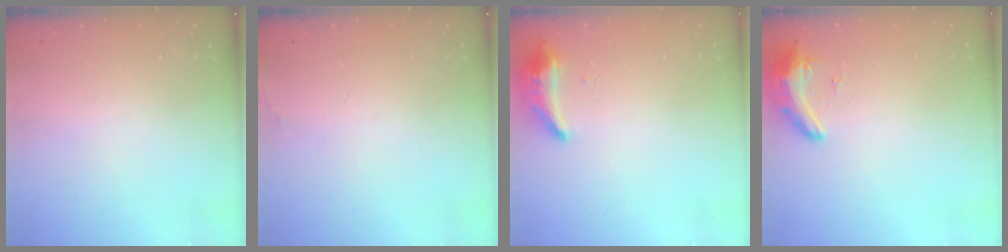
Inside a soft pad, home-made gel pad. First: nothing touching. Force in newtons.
{"total": 7.0, "press": 4.6, "slide": 5.3}
{"total": 18.6, "press": 10.8, "slide": 15.1}
{"total": 11.0, "press": 9.7, "slide": 5.3}